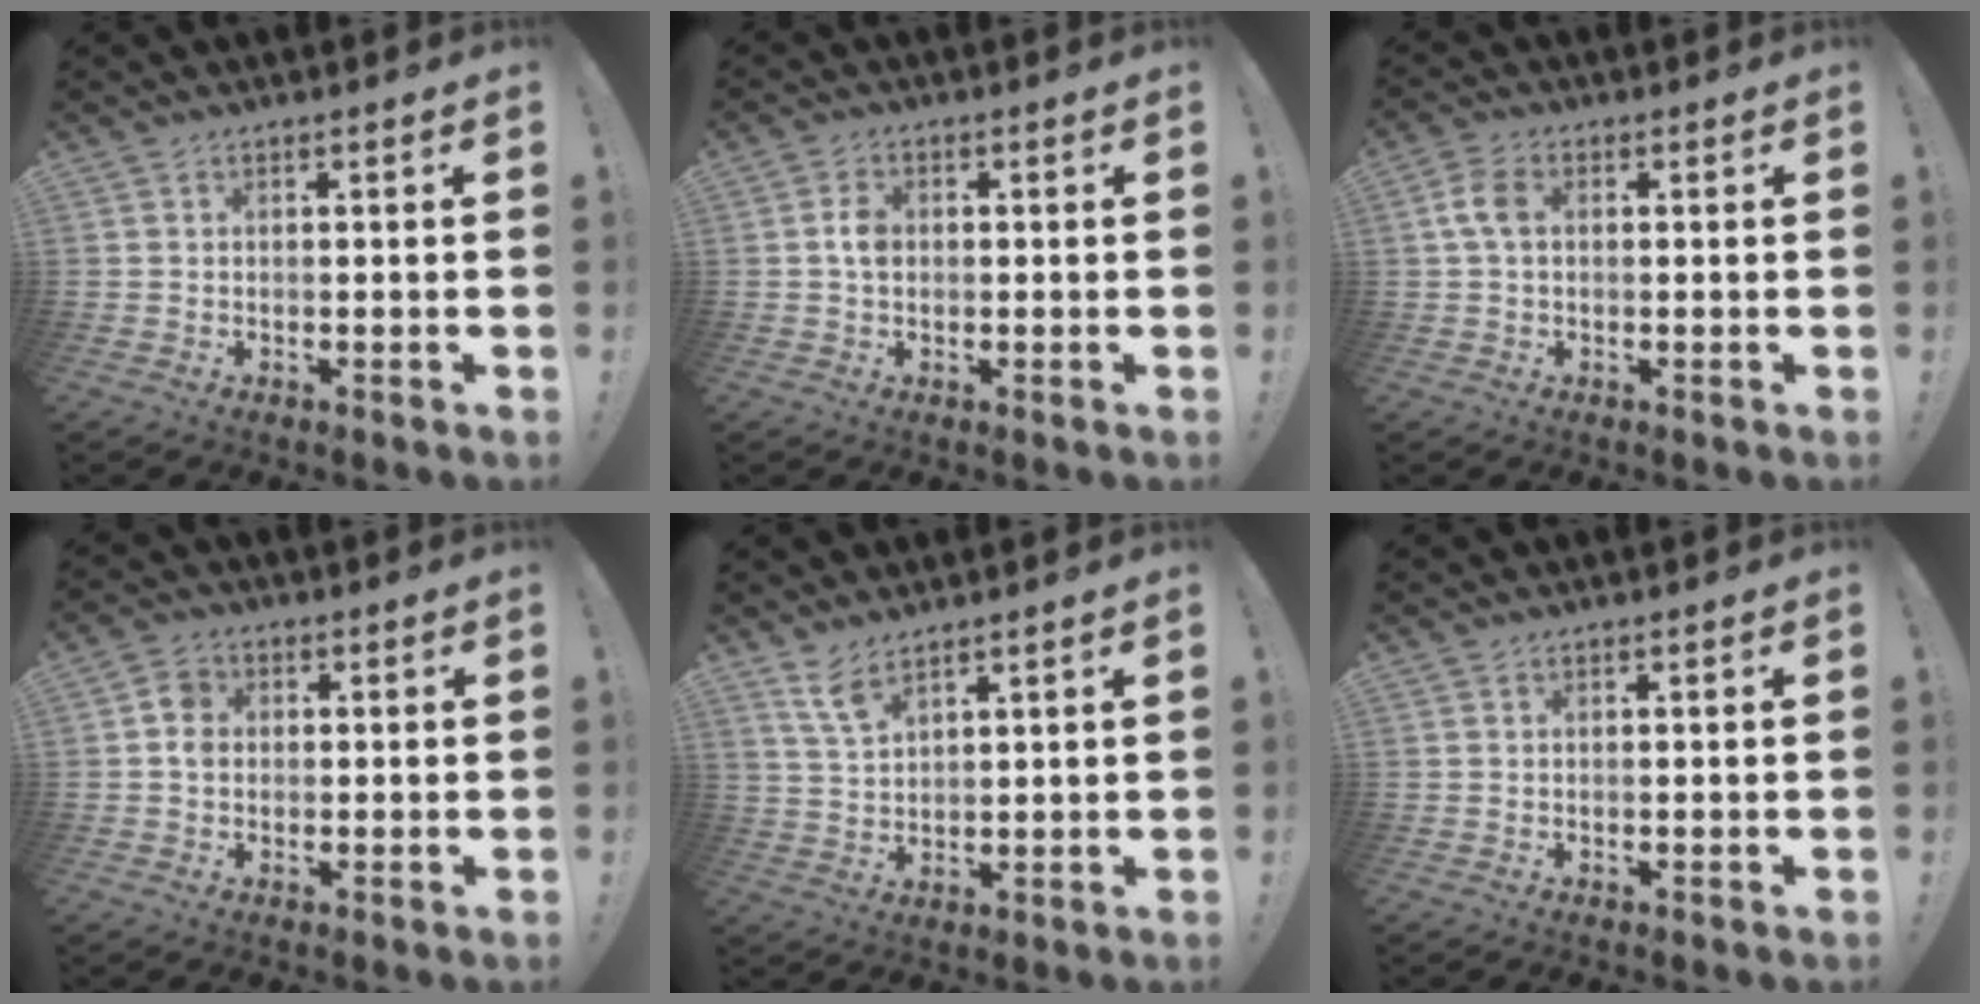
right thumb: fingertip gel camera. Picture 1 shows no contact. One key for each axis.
{"total": 3.5, "fx": -0.1, "fy": 2.4, "fz": 2.6, "tx": -0.045, "ty": 0.009, "tz": -0.002}
{"total": 5.7, "fx": 0.9, "fy": 3.6, "fz": 4.4, "tx": -0.084, "ty": 0.011, "tz": 0.017}
{"total": 4.3, "fx": -0.2, "fy": 3.6, "fz": 2.2, "tx": -0.031, "ty": 0.011, "tz": -0.003}
{"total": 6.2, "fx": 4.8, "fy": 2.0, "fz": 3.5, "tx": -0.067, "ty": -0.026, "tz": 0.087}
{"total": 0.0}